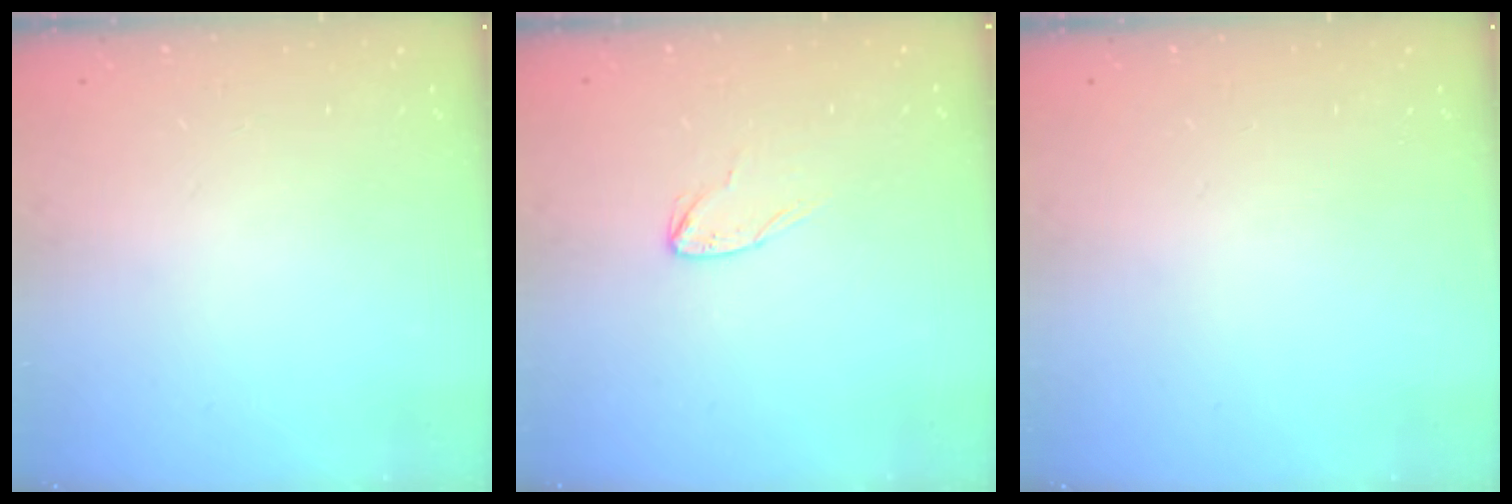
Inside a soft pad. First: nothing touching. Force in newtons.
{"total": 5.1, "press": 5.1, "slide": 0.4}
{"total": 0.0}